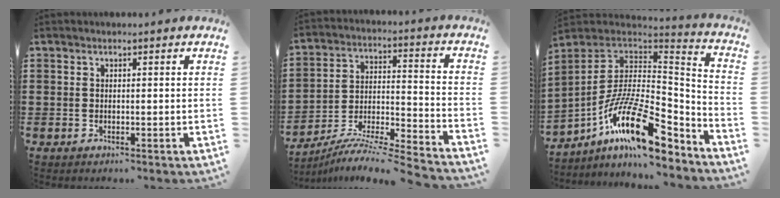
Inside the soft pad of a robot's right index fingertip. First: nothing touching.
{"total": 8.2, "force": [-7.7, -0.3, 2.8], "torque": [-0.044, -0.006, -0.157]}
{"total": 19.1, "force": [-10.0, 6.3, 15.0], "torque": [-0.271, 0.018, -0.182]}